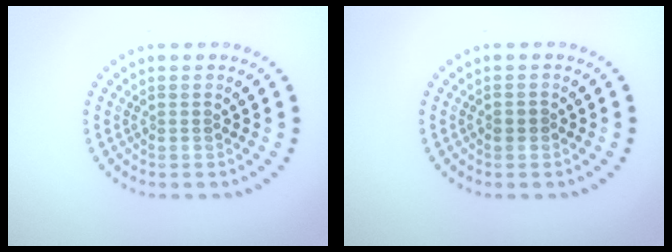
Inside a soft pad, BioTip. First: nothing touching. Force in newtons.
{"total": 0.9, "press": 0.8, "slide": 0.3}